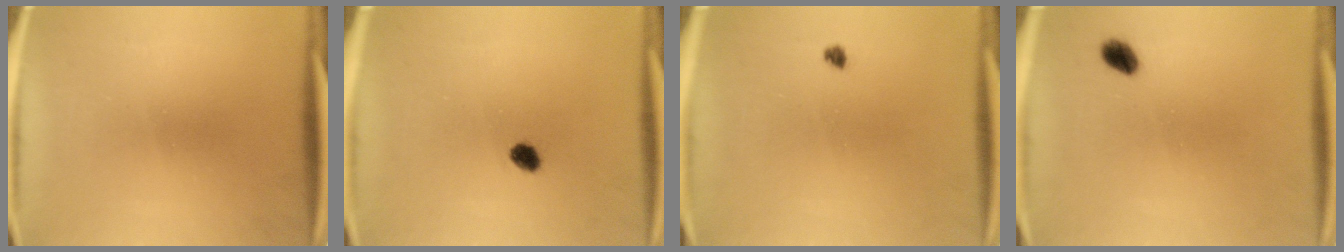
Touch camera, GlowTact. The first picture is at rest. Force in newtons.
{"total": 2.2}
{"total": 1.0}
{"total": 2.8}